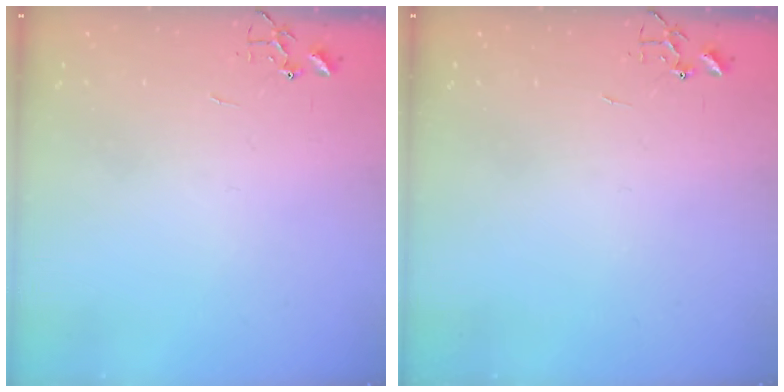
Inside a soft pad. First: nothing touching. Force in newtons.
{"total": 0.0}